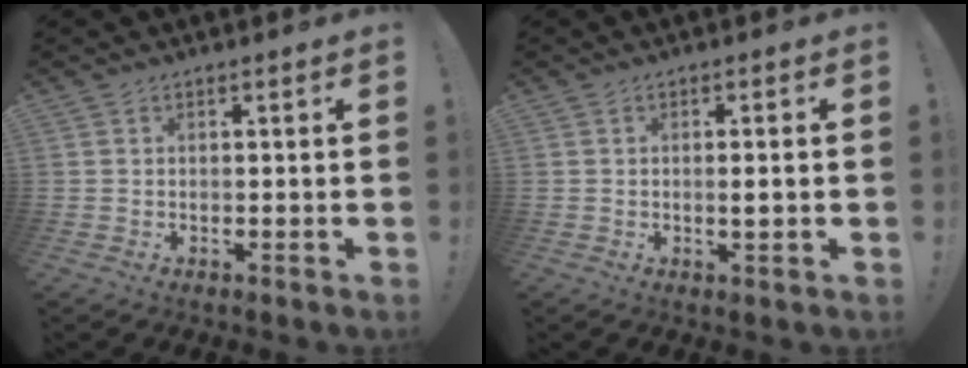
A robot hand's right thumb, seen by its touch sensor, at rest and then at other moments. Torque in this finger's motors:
{"motor_torque": [-0.25, -0.47, -0.07, 0.45, 0.10]}